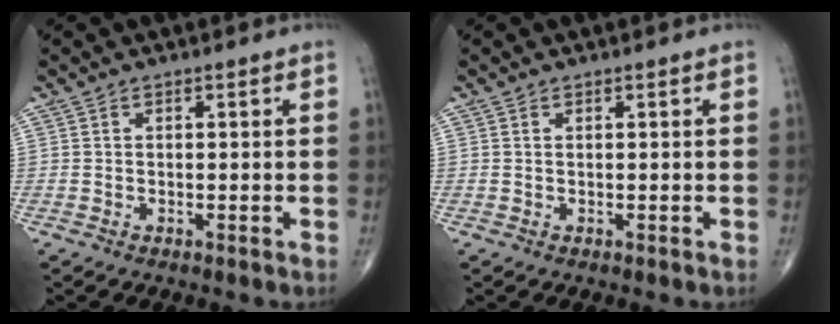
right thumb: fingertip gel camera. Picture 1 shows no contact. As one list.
[{"total": 0.0}]